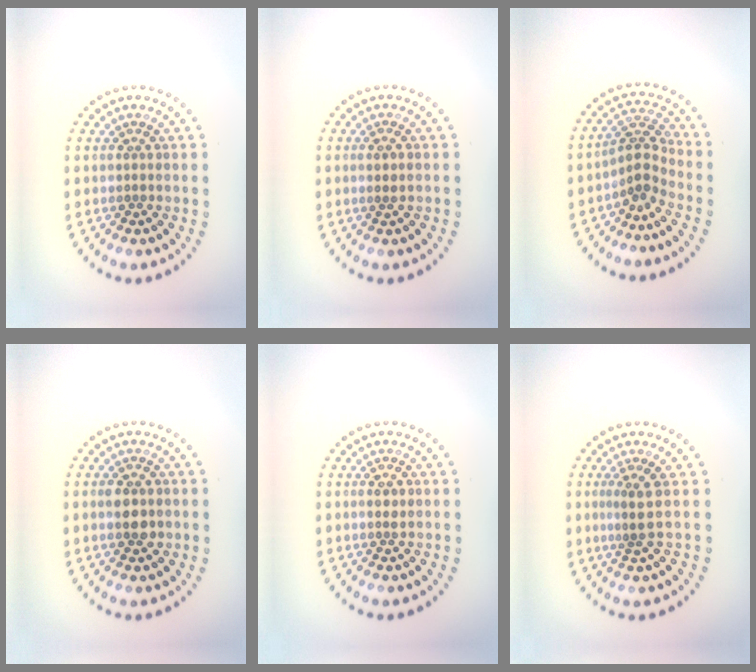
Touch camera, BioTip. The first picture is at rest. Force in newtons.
{"total": 0.6, "press": 0.4, "slide": 0.3}
{"total": 2.7, "press": 1.9, "slide": 1.9}
{"total": 2.5, "press": 2.5, "slide": 0.1}
{"total": 0.6, "press": 0.6, "slide": 0.1}
{"total": 1.9, "press": 1.2, "slide": 1.5}